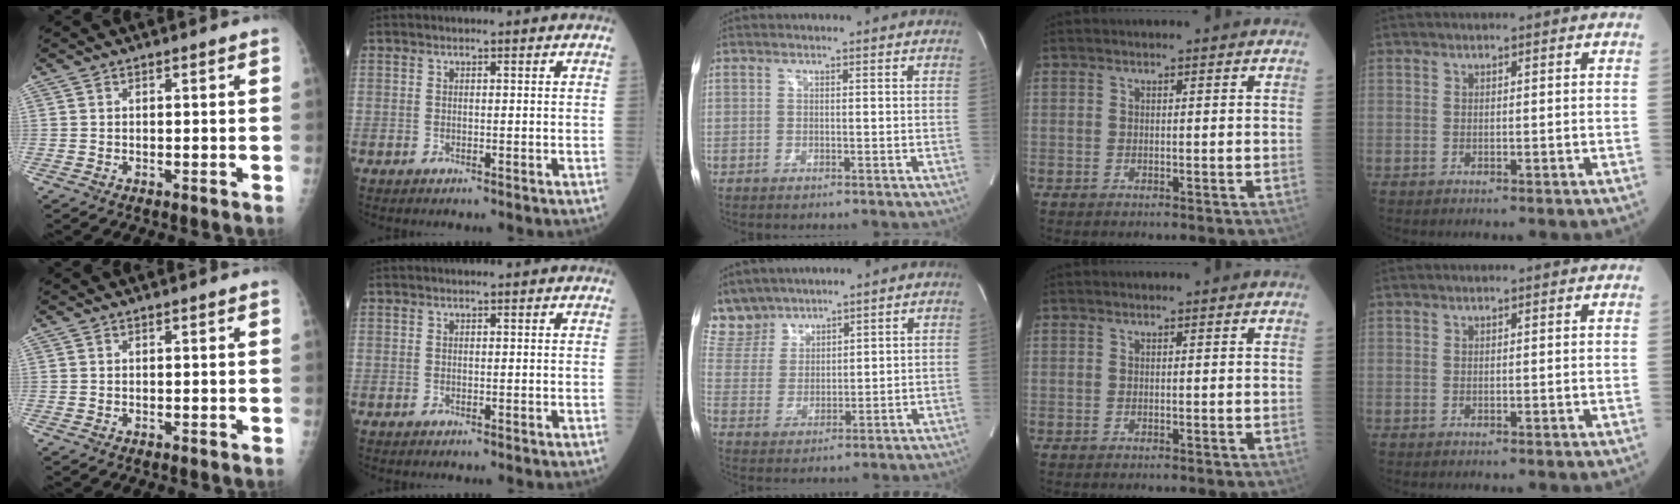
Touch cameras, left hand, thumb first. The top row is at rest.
{"middle": {"total": 8.2, "force": [7.4, 3.4, 0.5], "torque": [-0.020, 0.015, 0.165]}}